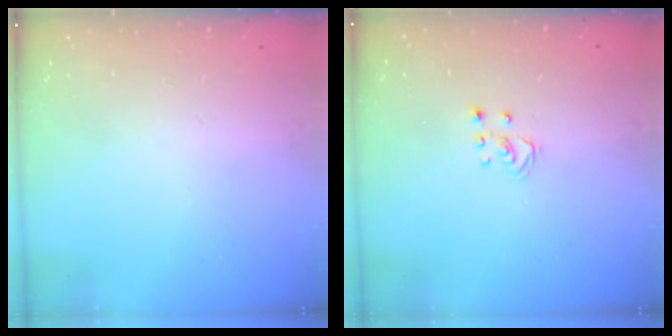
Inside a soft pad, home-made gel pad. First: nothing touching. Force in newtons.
{"total": 2.5, "press": 2.5, "slide": 0.2}